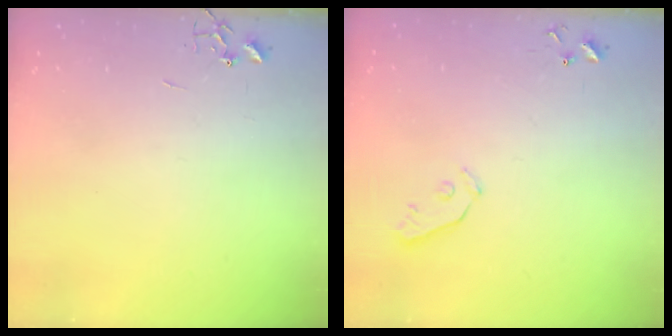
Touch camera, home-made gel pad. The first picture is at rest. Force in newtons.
{"total": 3.8, "press": 3.8, "slide": 0.4}